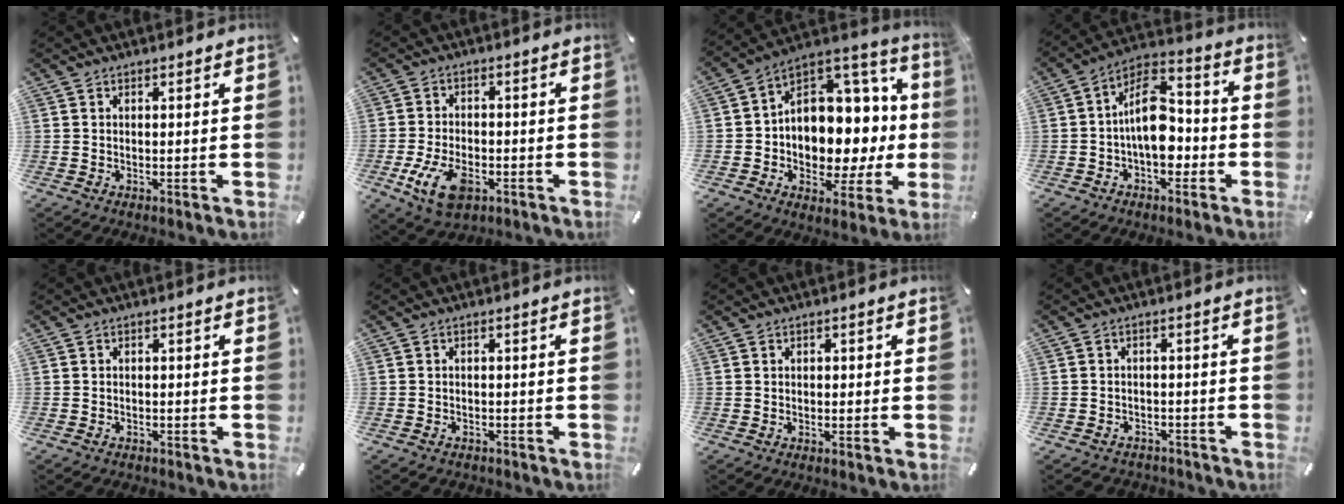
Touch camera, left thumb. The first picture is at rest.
{"total": 9.7, "force": [-3.8, 5.8, 6.8], "torque": [-0.148, 0.001, -0.071]}
{"total": 12.7, "force": [-0.1, 10.2, 7.6], "torque": [-0.090, -0.036, -0.004]}
{"total": 12.9, "force": [-2.3, 8.1, 9.8], "torque": [-0.173, 0.012, -0.040]}
{"total": 1.2, "force": [-1.0, 0.7, 0.2], "torque": [-0.005, 0.005, -0.024]}
{"total": 1.7, "force": [-1.3, 1.0, 0.3], "torque": [-0.014, 0.005, -0.033]}
{"total": 0.9, "force": [-0.4, 0.7, 0.4], "torque": [-0.007, 0.003, -0.011]}
{"total": 3.0, "force": [-2.2, 1.9, 0.5], "torque": [-0.015, 0.011, -0.048]}